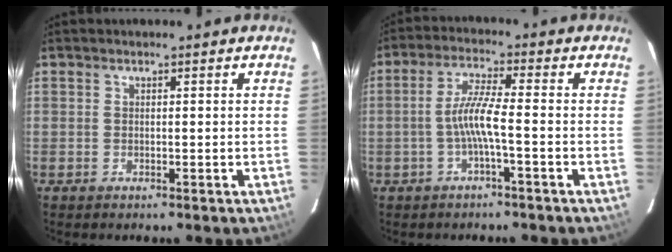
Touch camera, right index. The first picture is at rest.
{"total": 5.6, "force": [-1.8, -0.2, 5.3], "torque": [-0.116, 0.007, -0.033]}